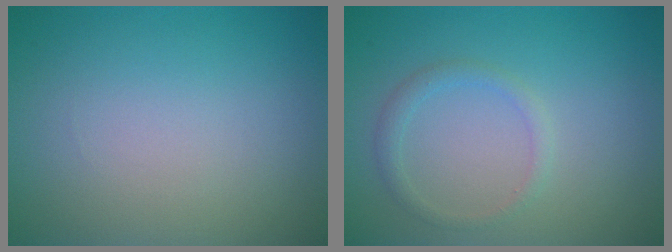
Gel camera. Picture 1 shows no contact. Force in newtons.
{"total": 1.4, "press": 1.4, "slide": 0.1}